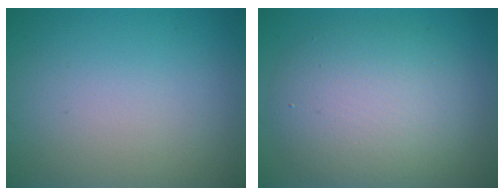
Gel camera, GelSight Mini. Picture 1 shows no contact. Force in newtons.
{"total": 6.8, "press": 6.8, "slide": 0.6}